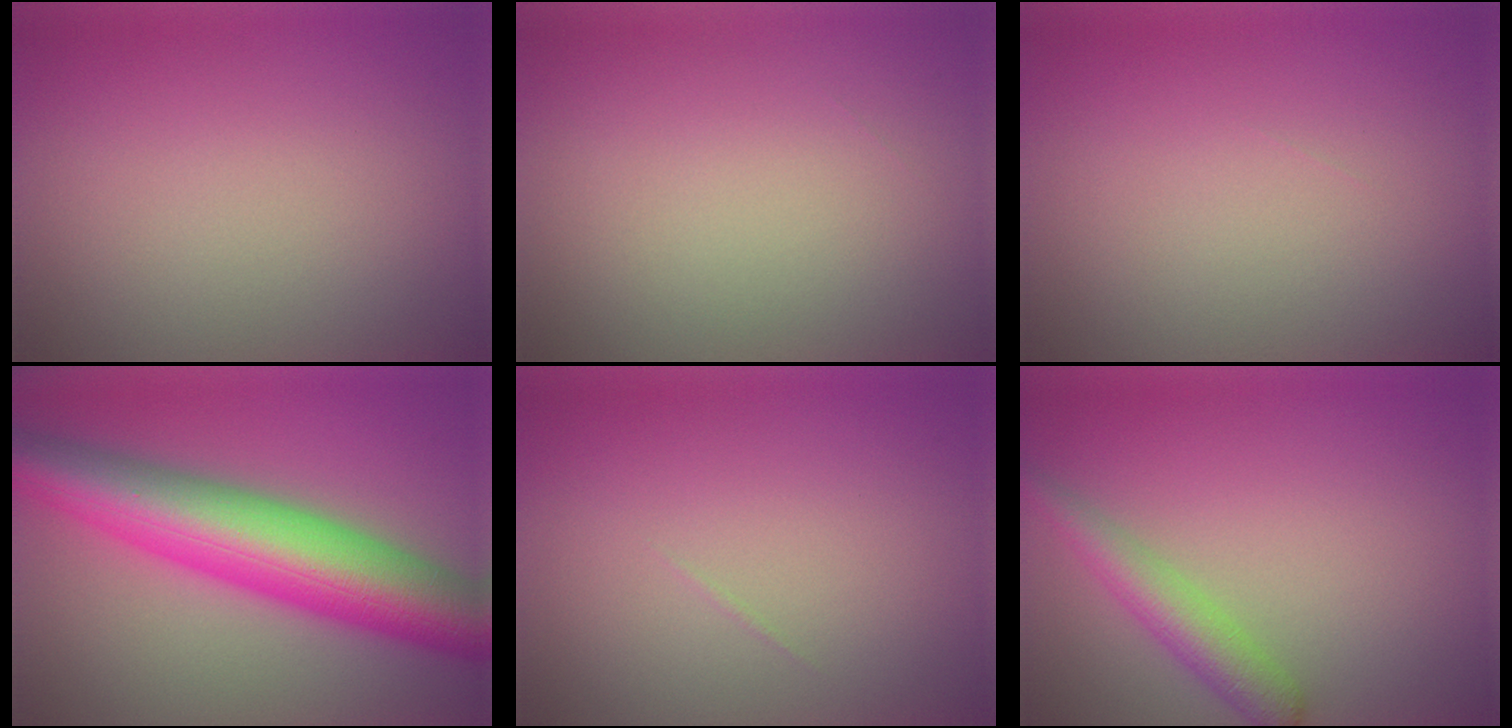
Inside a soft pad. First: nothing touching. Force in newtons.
{"total": 0.0}
{"total": 0.0}
{"total": 12.3, "press": 12.3, "slide": 0.1}
{"total": 0.0}
{"total": 3.3, "press": 3.3, "slide": 0.1}